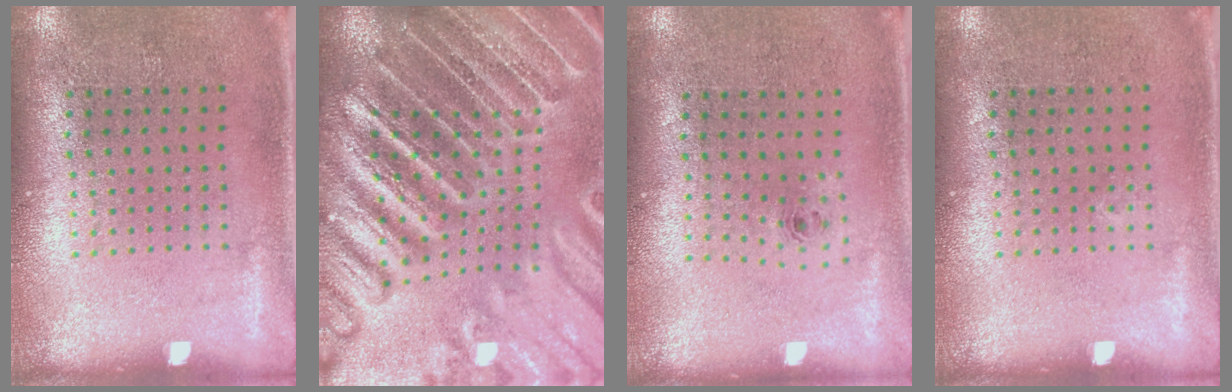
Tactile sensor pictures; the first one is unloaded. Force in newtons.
{"total": 4.8, "press": 4.4, "slide": 2.0}
{"total": 0.6, "press": 0.2, "slide": 0.6}
{"total": 0.0}